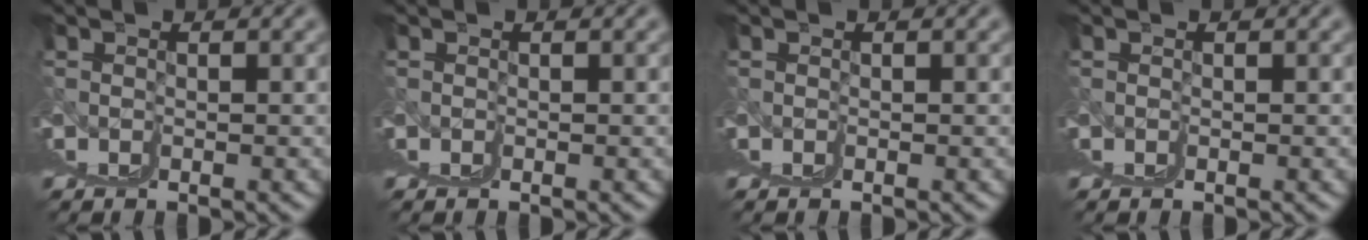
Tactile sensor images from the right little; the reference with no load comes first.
{"total": 0.0}
{"total": 0.0}
{"total": 0.0}